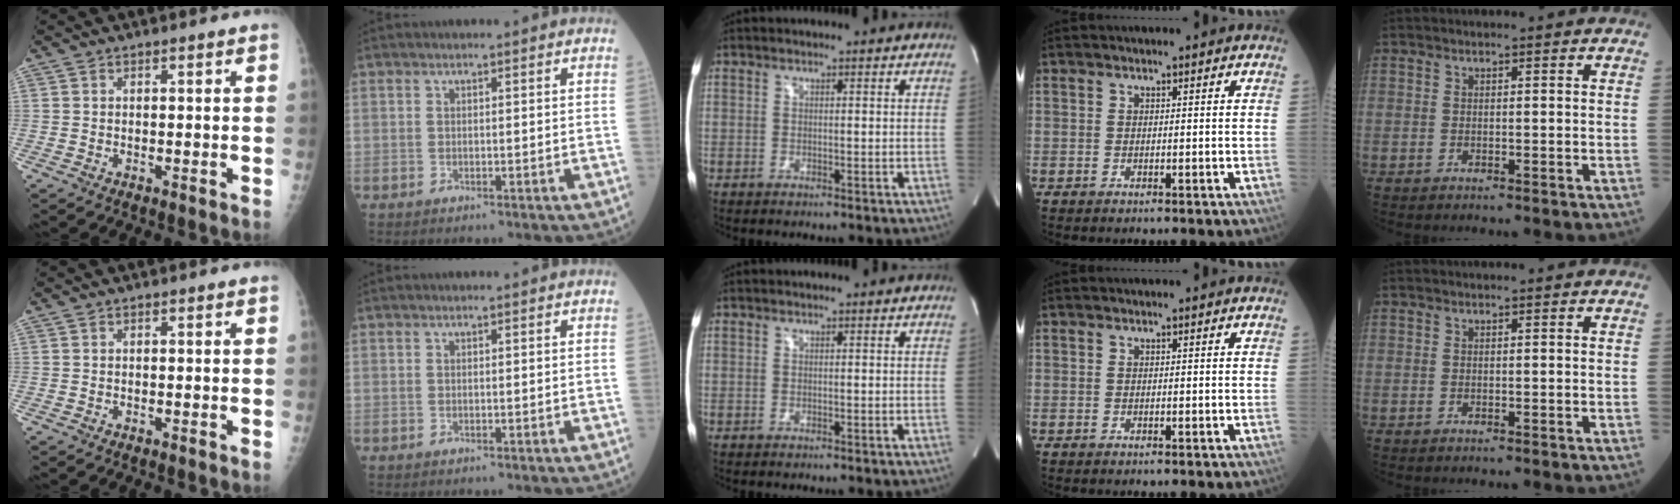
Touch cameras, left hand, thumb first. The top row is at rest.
{}